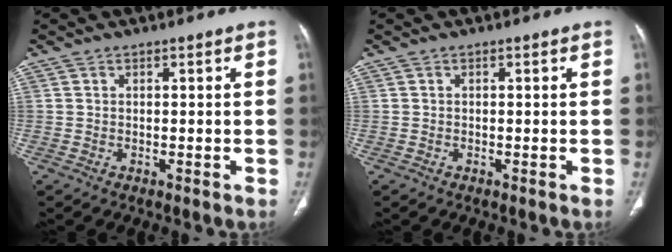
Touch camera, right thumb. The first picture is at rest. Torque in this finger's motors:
{"motor_torque": [0.30, 0.08, -0.22, 0.13, -0.01]}